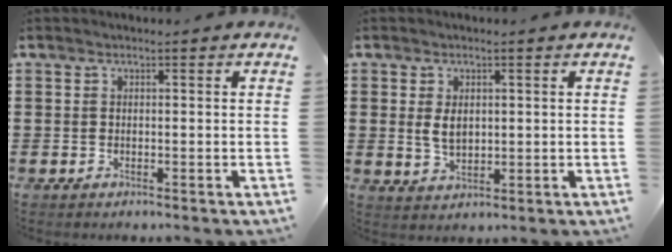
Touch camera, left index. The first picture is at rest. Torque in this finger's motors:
{"motor_torque": [1.06, 0.68, 0.58, 0.11]}